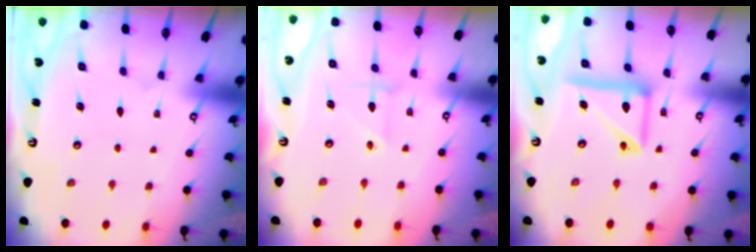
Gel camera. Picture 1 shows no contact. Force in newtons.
{"total": 3.6, "press": 3.5, "slide": 1.0}
{"total": 14.0, "press": 13.9, "slide": 1.4}